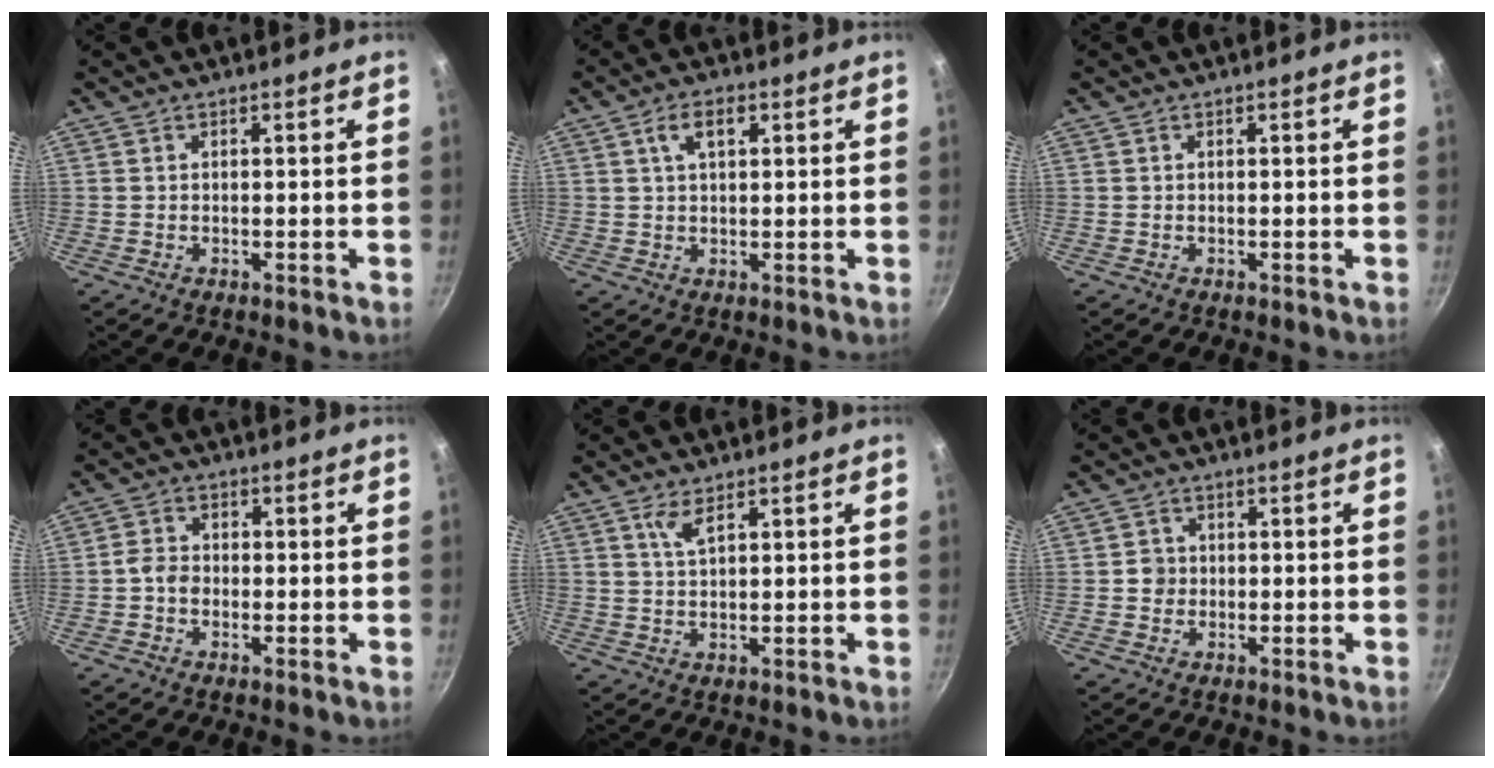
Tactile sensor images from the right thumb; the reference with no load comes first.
{"total": 4.7, "force": [1.8, 2.5, 3.6], "torque": [-0.054, 0.004, 0.030]}
{"total": 0.0}
{"total": 3.7, "force": [-1.0, 3.0, 2.0], "torque": [-0.028, 0.016, -0.025]}
{"total": 3.2, "force": [1.7, 1.1, 2.5], "torque": [-0.044, -0.010, 0.037]}
{"total": 2.6, "force": [-0.2, 2.5, 0.7], "torque": [0.004, 0.007, -0.006]}